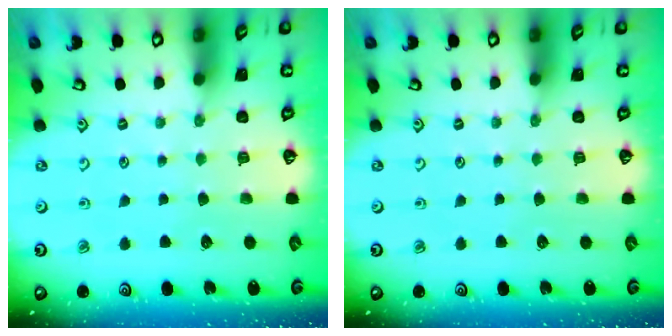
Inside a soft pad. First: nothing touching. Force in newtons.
{"total": 0.0}